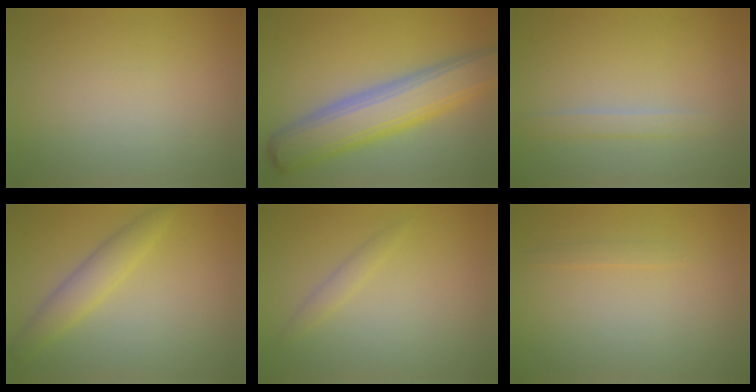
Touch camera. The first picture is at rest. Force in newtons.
{"total": 7.8, "press": 7.8, "slide": 0.6}
{"total": 1.4, "press": 1.4, "slide": 0.1}
{"total": 2.7, "press": 2.7, "slide": 0.1}
{"total": 1.0, "press": 1.0, "slide": 0.1}
{"total": 0.6, "press": 0.6, "slide": 0.1}